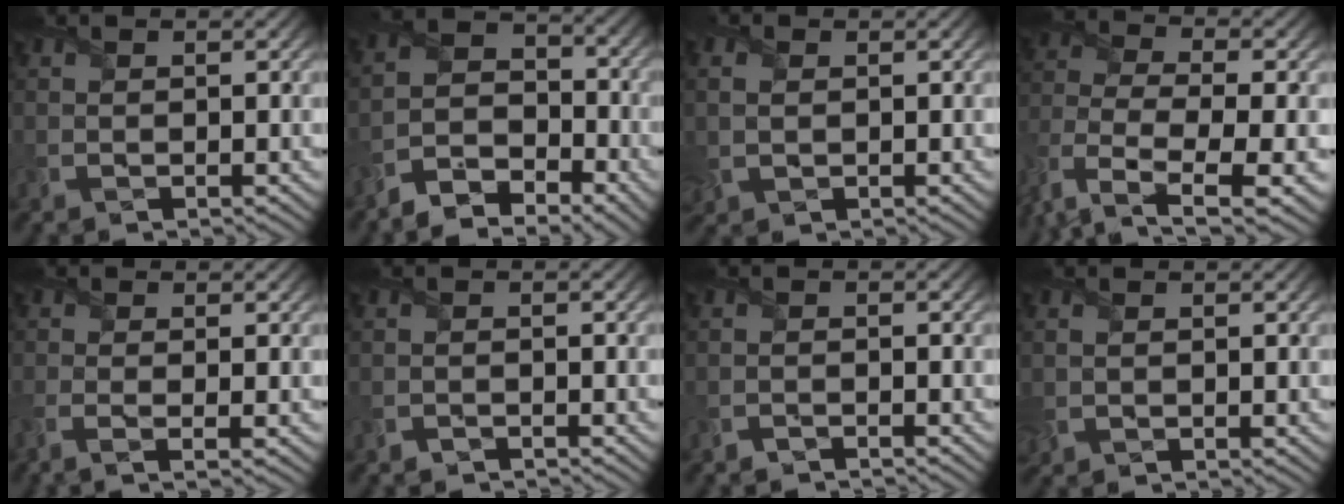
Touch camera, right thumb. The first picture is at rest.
{"total": 7.0, "force": [-5.4, 3.2, 3.2], "torque": [-0.061, -0.001, -0.117]}
{"total": 2.8, "force": [0.4, 2.2, 1.8], "torque": [-0.059, 0.004, 0.012]}
{"total": 9.2, "force": [-4.7, 4.5, 6.4], "torque": [-0.166, -0.022, -0.094]}
{"total": 2.4, "force": [-1.1, 0.2, 2.2], "torque": [-0.059, 0.000, -0.028]}
{"total": 1.2, "force": [-1.1, -0.1, -0.3], "torque": [0.008, 0.001, -0.024]}
{"total": 1.4, "force": [-1.3, -0.4, -0.3], "torque": [0.004, 0.002, -0.031]}
{"total": 1.5, "force": [-0.1, 1.2, 0.9], "torque": [-0.030, 0.000, 0.001]}